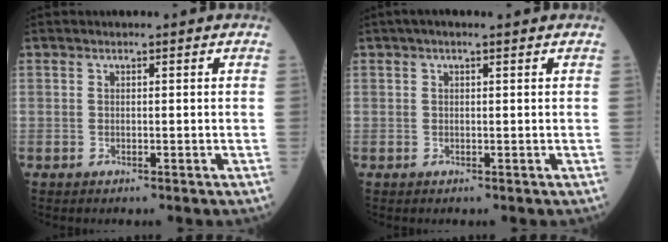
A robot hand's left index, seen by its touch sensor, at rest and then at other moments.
{"total": 2.8, "force": [1.9, 0.4, 2.0], "torque": [-0.036, 0.025, 0.030]}